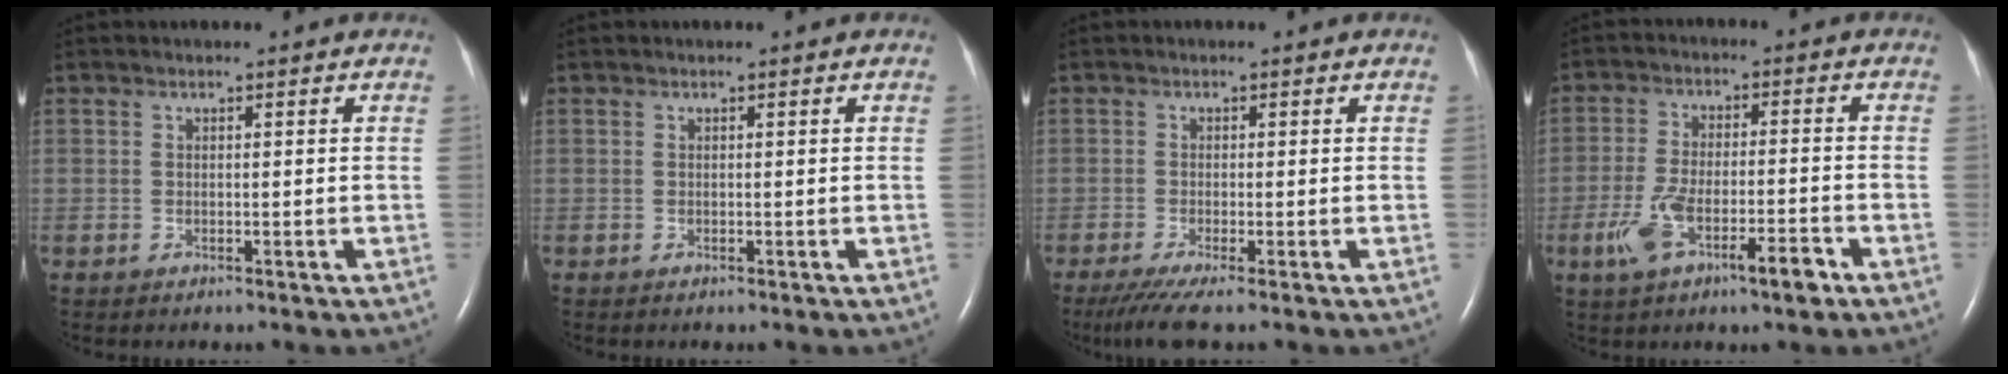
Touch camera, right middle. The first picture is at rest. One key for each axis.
{"total": 0.0}
{"total": 4.4, "fx": -3.1, "fy": -0.1, "fz": 3.1, "tx": -0.060, "ty": -0.016, "tz": -0.058}
{"total": 8.9, "fx": -4.5, "fy": 2.0, "fz": 7.4, "tx": -0.148, "ty": 0.002, "tz": -0.073}